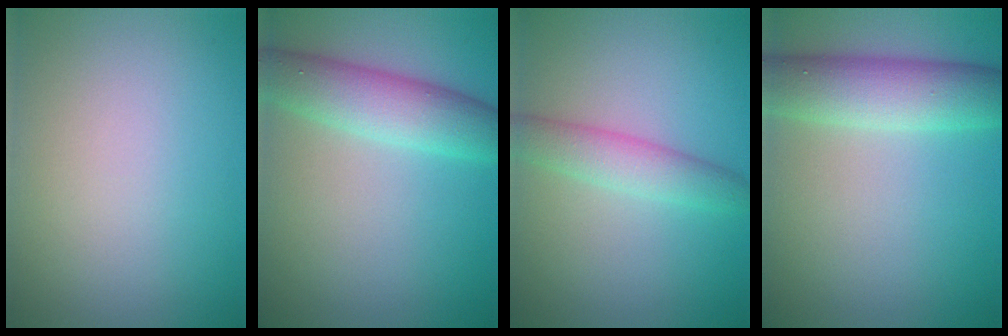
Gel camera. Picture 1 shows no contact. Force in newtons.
{"total": 5.5, "press": 5.5, "slide": 0.1}
{"total": 3.0, "press": 3.0, "slide": 0.1}
{"total": 5.9, "press": 5.8, "slide": 0.3}